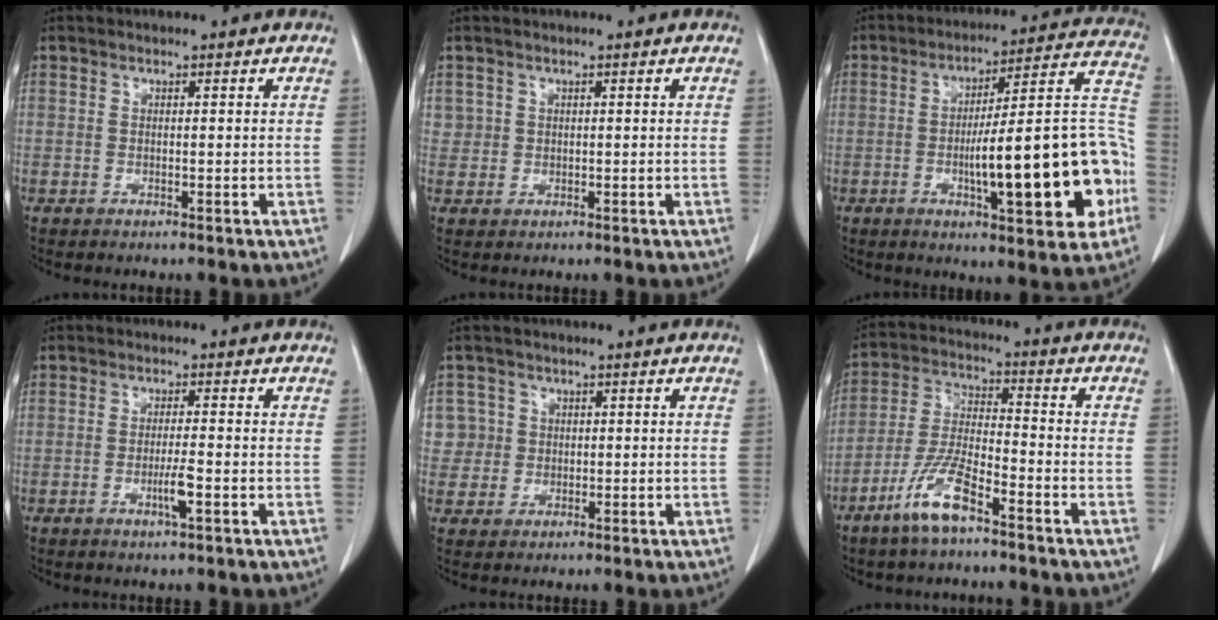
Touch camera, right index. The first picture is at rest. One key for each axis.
{"total": 1.3, "fx": 0.5, "fy": 1.2, "fz": 0.0, "tx": 0.014, "ty": 0.003, "tz": 0.004}
{"total": 21.7, "fx": -5.6, "fy": 3.5, "fz": 20.7, "tx": -0.233, "ty": 0.030, "tz": -0.071}
{"total": 3.1, "fx": -1.2, "fy": -0.1, "fz": 2.9, "tx": -0.057, "ty": -0.005, "tz": -0.022}
{"total": 4.3, "fx": 0.9, "fy": 4.2, "fz": -0.3, "tx": 0.023, "ty": 0.011, "tz": 0.018}
{"total": 8.9, "fx": -5.7, "fy": 1.7, "fz": 6.6, "tx": -0.144, "ty": -0.010, "tz": -0.115}